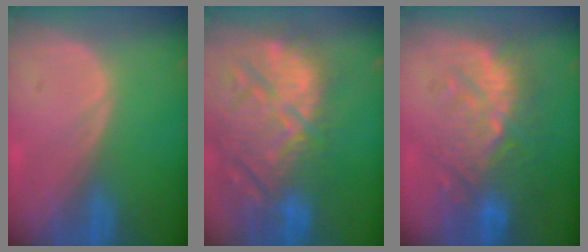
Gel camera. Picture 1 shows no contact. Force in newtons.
{"total": 15.2, "press": 13.0, "slide": 7.9}
{"total": 10.3, "press": 9.8, "slide": 3.2}